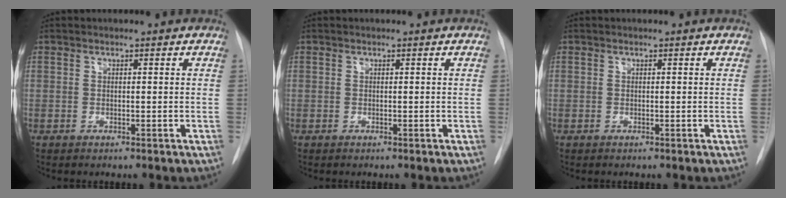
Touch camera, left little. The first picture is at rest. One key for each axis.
{"total": 0.0}
{"total": 0.0}